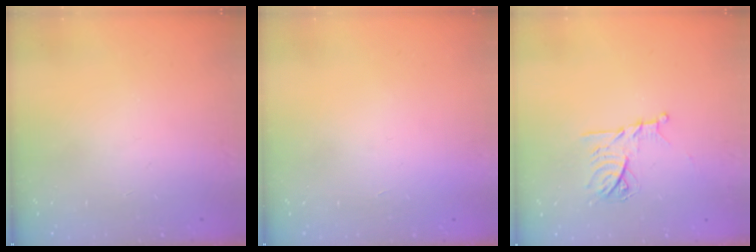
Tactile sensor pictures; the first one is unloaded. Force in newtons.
{"total": 1.7, "press": 1.7, "slide": 0.1}
{"total": 11.7, "press": 11.7, "slide": 0.1}